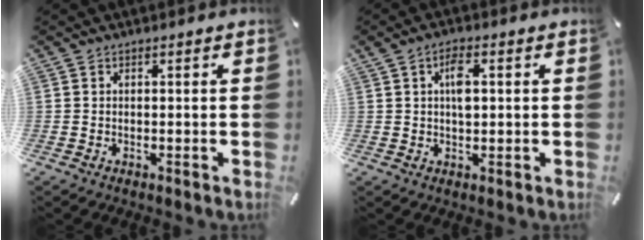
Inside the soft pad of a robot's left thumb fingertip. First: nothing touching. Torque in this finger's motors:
{"motor_torque": [1.08, 0.97, 0.64, -0.30, 0.09]}